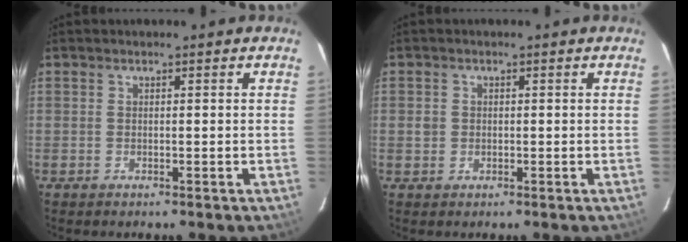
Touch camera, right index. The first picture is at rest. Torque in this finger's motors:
{"motor_torque": [-0.09, 0.06, -0.03, 0.00]}